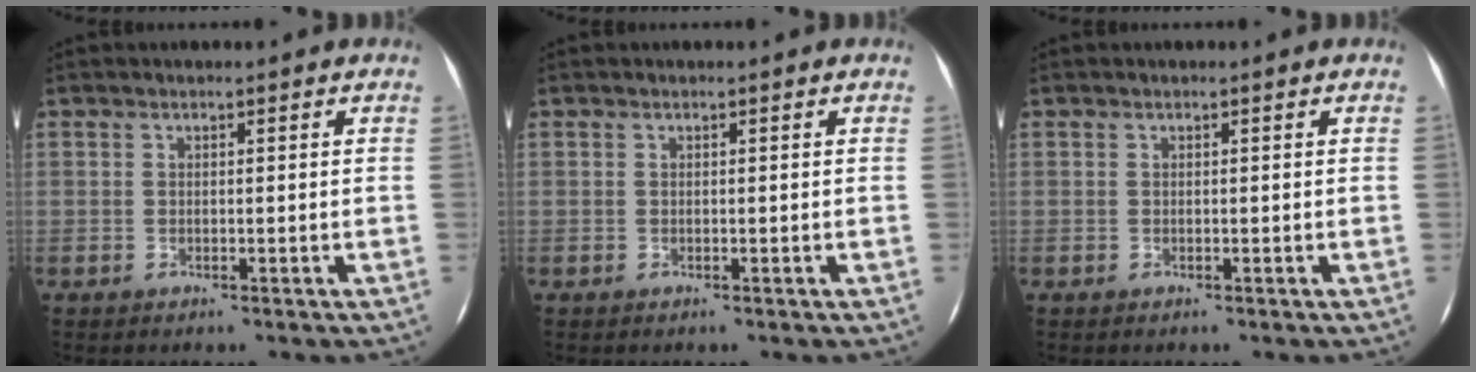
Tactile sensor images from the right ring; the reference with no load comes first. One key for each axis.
{"total": 0.0}
{"total": 0.0}